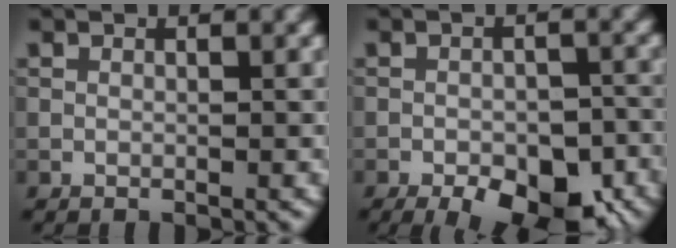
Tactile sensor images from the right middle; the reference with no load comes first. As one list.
[{"total": 8.7, "force": [-5.3, 3.6, 6.0], "torque": [-0.080, -0.011, -0.074]}]